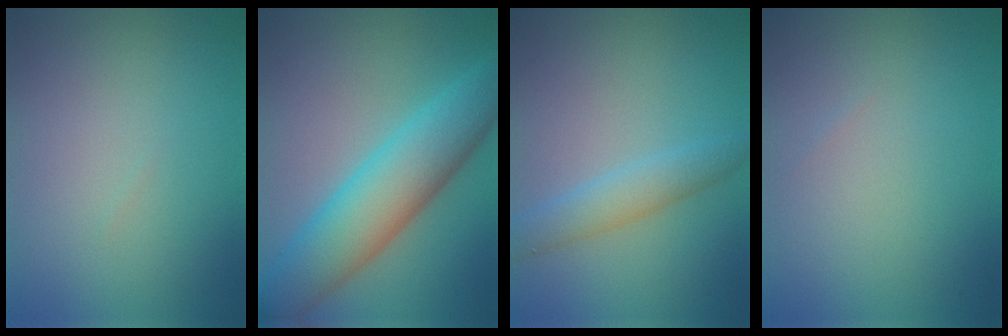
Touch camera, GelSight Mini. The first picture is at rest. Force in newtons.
{"total": 8.3, "press": 8.3, "slide": 0.3}
{"total": 2.8, "press": 2.8, "slide": 0.2}
{"total": 0.0}